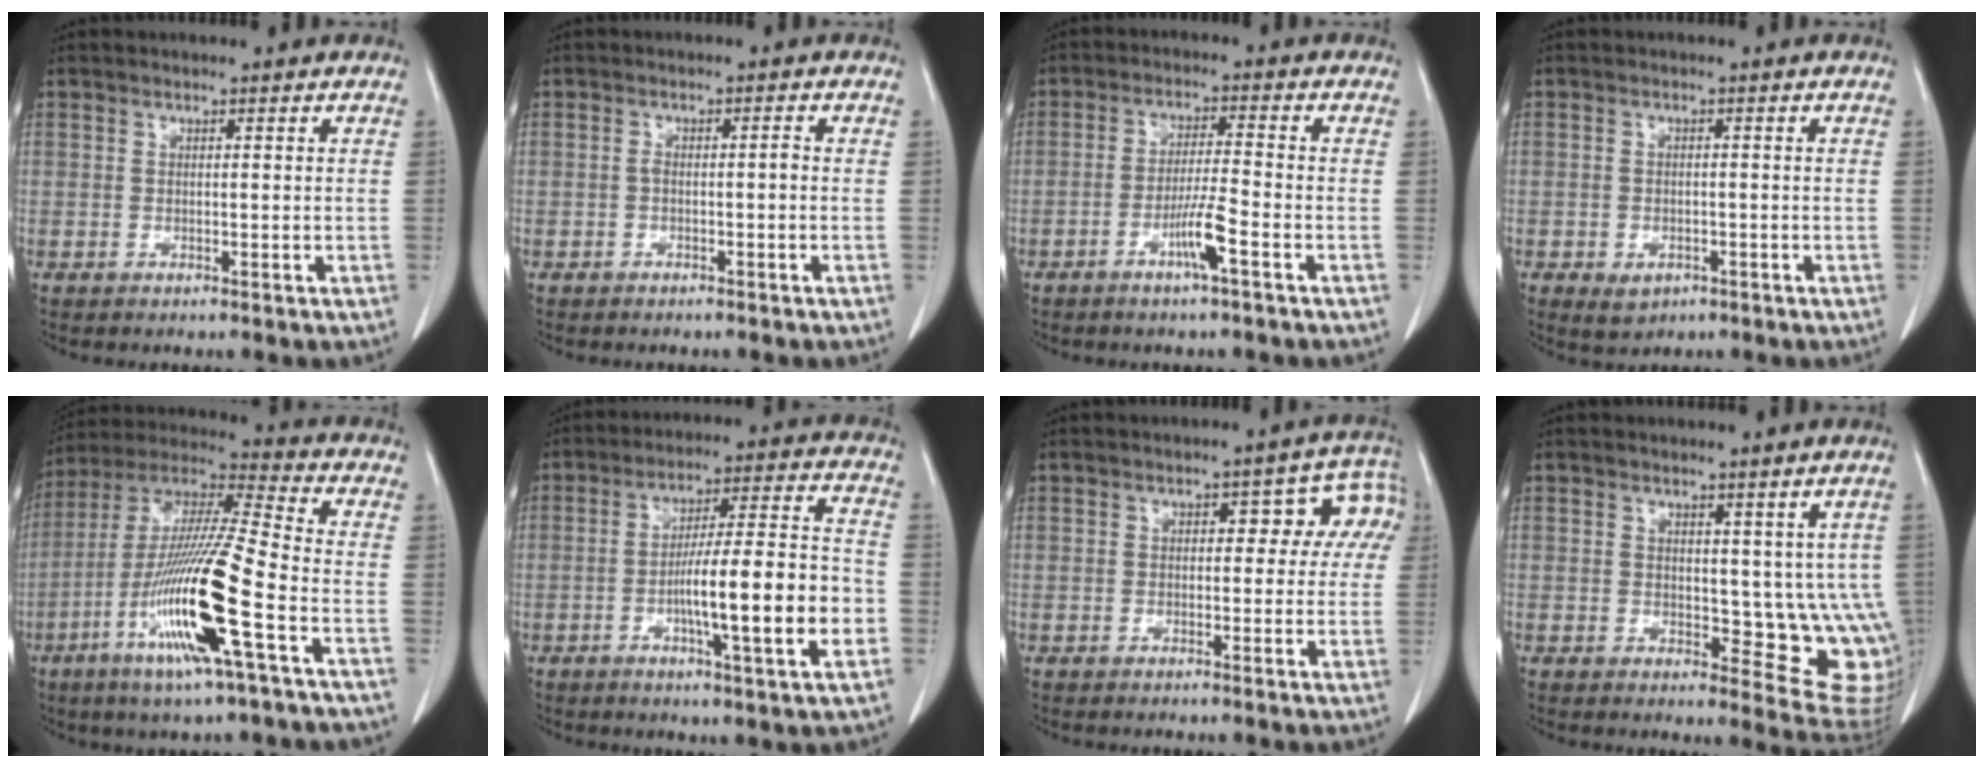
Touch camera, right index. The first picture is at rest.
{"total": 1.4, "force": [-0.4, 0.3, 1.3], "torque": [-0.020, 0.003, -0.008]}
{"total": 5.2, "force": [-2.6, -0.4, 4.5], "torque": [-0.087, -0.006, -0.050]}
{"total": 3.0, "force": [-1.5, 2.1, 1.5], "torque": [-0.019, 0.000, -0.011]}
{"total": 18.2, "force": [-6.6, 0.1, 17.0], "torque": [-0.346, -0.020, -0.129]}
{"total": 15.2, "force": [-3.8, 0.9, 14.6], "torque": [-0.236, 0.007, -0.060]}
{"total": 6.3, "force": [1.5, 3.7, 4.9], "torque": [-0.037, 0.037, 0.012]}
{"total": 9.7, "force": [1.6, 4.8, 8.2], "torque": [-0.071, -0.017, 0.028]}